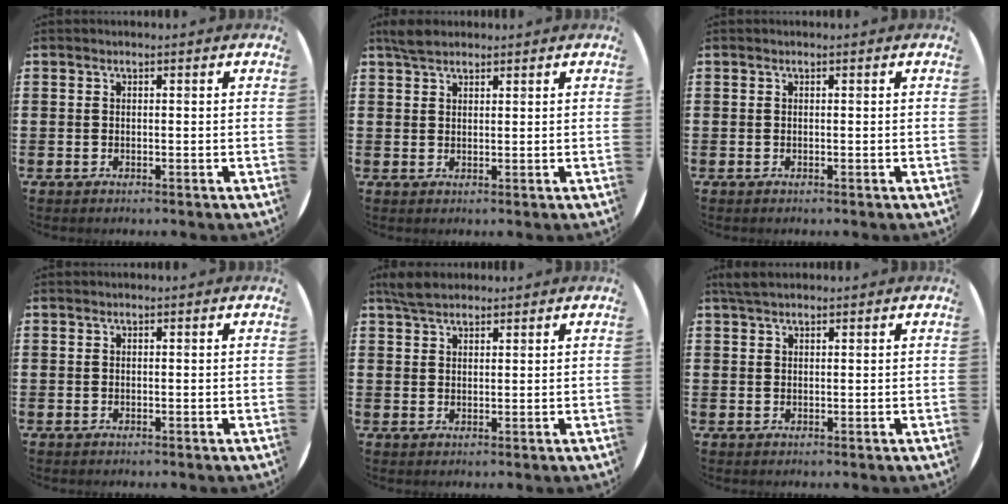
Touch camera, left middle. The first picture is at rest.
{"total": 2.8, "force": [2.4, 1.2, 0.7], "torque": [-0.011, 0.004, 0.045]}
{"total": 0.0}
{"total": 0.0}
{"total": 3.5, "force": [3.0, 1.4, 1.0], "torque": [-0.019, 0.001, 0.056]}
{"total": 2.1, "force": [1.8, 0.8, 0.7], "torque": [-0.010, 0.003, 0.033]}